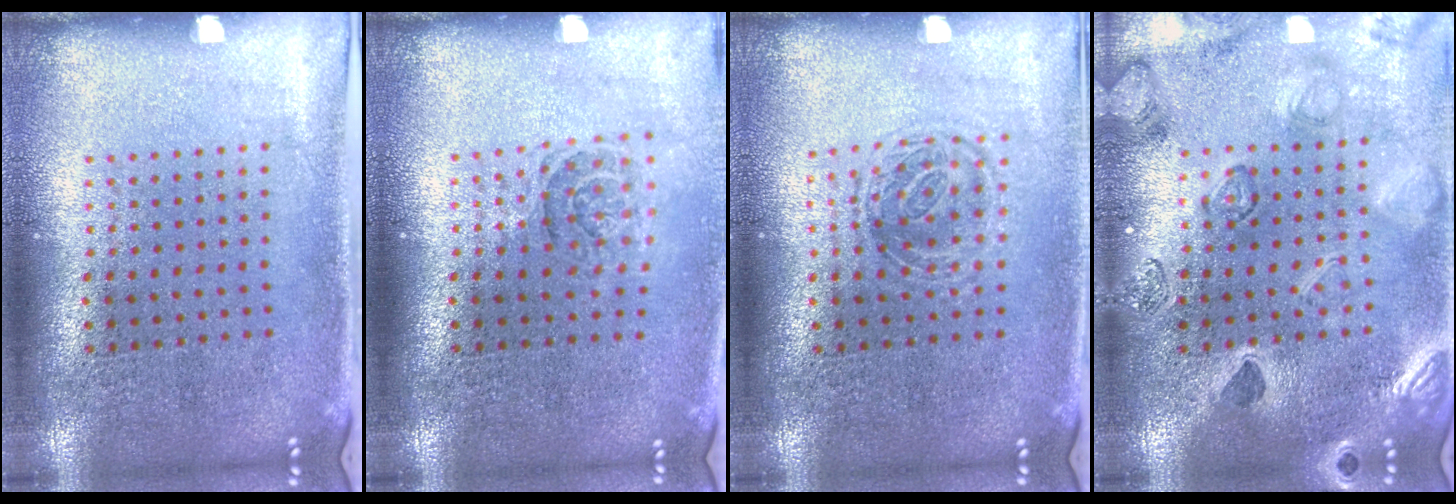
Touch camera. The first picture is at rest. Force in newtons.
{"total": 1.4, "press": 1.1, "slide": 0.8}
{"total": 1.3, "press": 1.0, "slide": 0.8}
{"total": 2.5, "press": 2.4, "slide": 0.5}